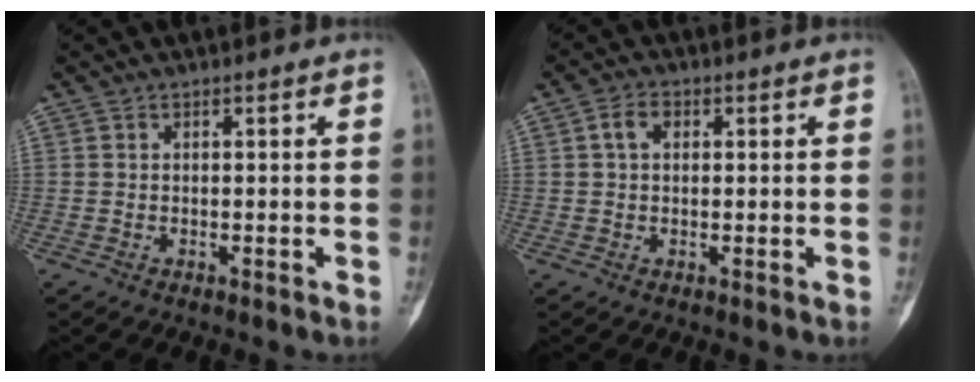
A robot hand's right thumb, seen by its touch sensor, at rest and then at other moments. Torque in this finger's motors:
{"motor_torque": [-0.02, 0.02, 0.19, -0.19, 0.01]}